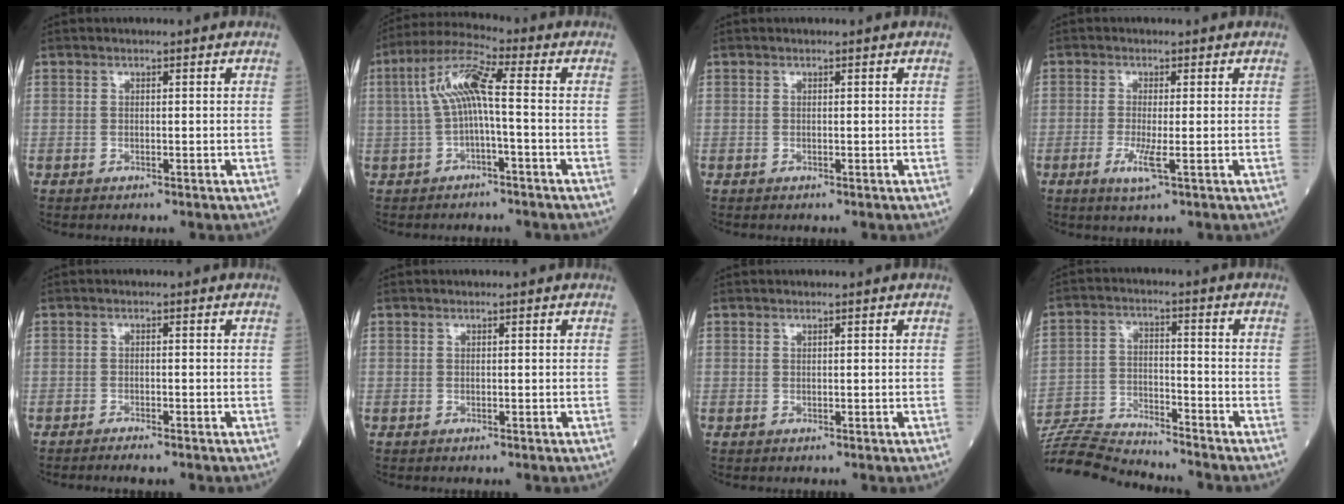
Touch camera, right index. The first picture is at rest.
{"total": 7.9, "force": [0.0, 0.9, 7.9], "torque": [-0.161, 0.030, -0.004]}
{"total": 0.0}
{"total": 3.4, "force": [-1.1, 0.1, 3.2], "torque": [-0.068, -0.009, -0.022]}
{"total": 2.0, "force": [-1.7, 0.1, 1.1], "torque": [-0.018, -0.004, -0.025]}
{"total": 0.0}
{"total": 0.0}
{"total": 13.6, "force": [-13.3, -0.6, 2.8], "torque": [-0.050, 0.003, -0.237]}